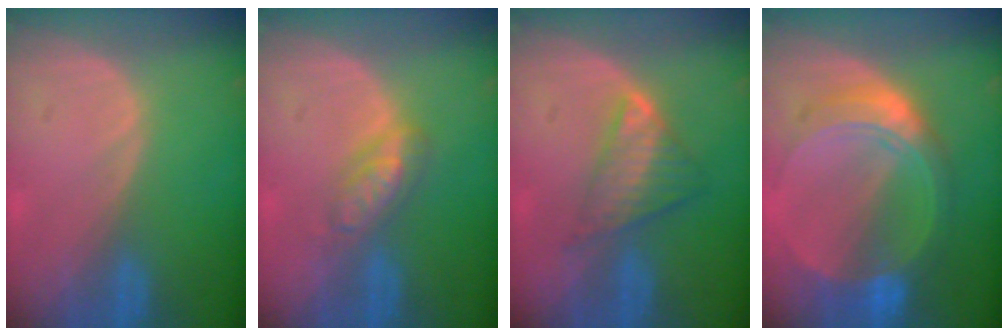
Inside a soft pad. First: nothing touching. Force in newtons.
{"total": 4.6, "press": 4.3, "slide": 1.5}
{"total": 5.8, "press": 5.4, "slide": 2.3}
{"total": 8.7, "press": 8.7, "slide": 0.7}